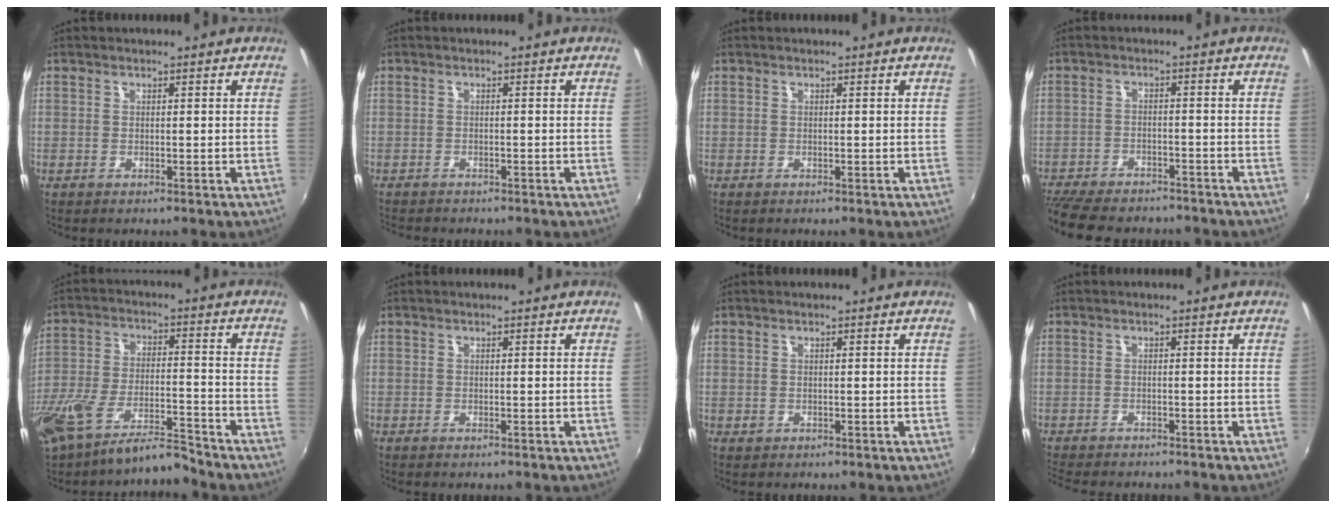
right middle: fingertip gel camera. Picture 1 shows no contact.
{"total": 3.3, "force": [-3.1, 0.7, 1.0], "torque": [-0.028, -0.014, -0.050]}
{"total": 0.0}
{"total": 14.9, "force": [-12.7, 4.9, 6.1], "torque": [-0.147, -0.023, -0.193]}
{"total": 12.3, "force": [-10.5, 2.3, 6.1], "torque": [-0.137, -0.014, -0.190]}
{"total": 0.0}
{"total": 0.7, "force": [-0.2, 0.6, 0.2], "torque": [-0.003, -0.002, -0.003]}
{"total": 6.1, "force": [-5.6, 1.1, 2.1], "torque": [-0.058, -0.020, -0.092]}